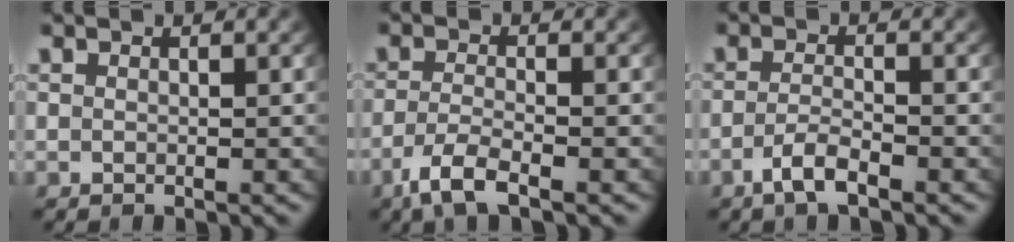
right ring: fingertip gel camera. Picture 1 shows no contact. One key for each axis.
{"total": 3.5, "fx": -2.4, "fy": 0.9, "fz": 2.5, "tx": -0.063, "ty": -0.015, "tz": -0.035}
{"total": 2.7, "fx": -2.0, "fy": 0.4, "fz": 1.7, "tx": -0.044, "ty": -0.011, "tz": -0.032}